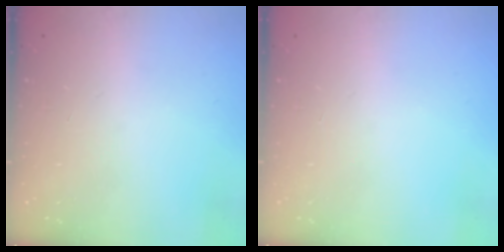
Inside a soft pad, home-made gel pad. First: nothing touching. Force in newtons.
{"total": 0.0}